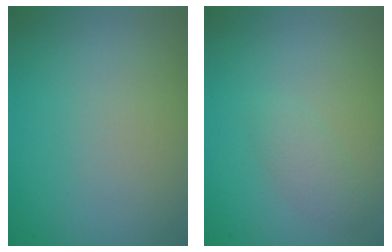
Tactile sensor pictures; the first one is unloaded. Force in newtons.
{"total": 1.4, "press": 1.4, "slide": 0.1}